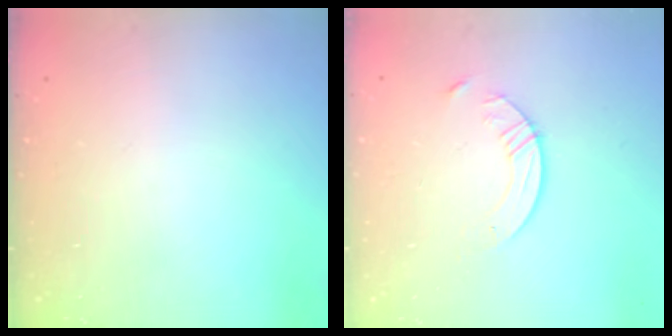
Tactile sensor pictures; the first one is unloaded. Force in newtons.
{"total": 5.6, "press": 5.6, "slide": 0.7}